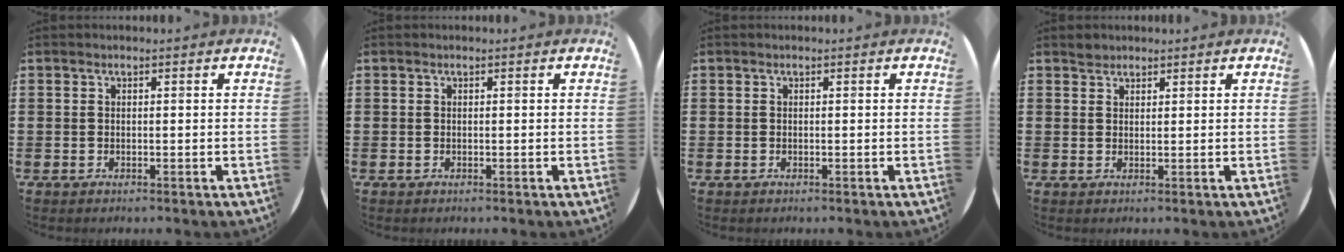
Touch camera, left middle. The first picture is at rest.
{"total": 0.0}
{"total": 0.0}
{"total": 1.3, "force": [1.2, 0.4, -0.1], "torque": [0.008, -0.003, 0.022]}